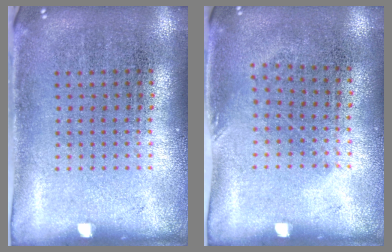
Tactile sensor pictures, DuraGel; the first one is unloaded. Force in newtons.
{"total": 0.8, "press": 0.6, "slide": 0.5}